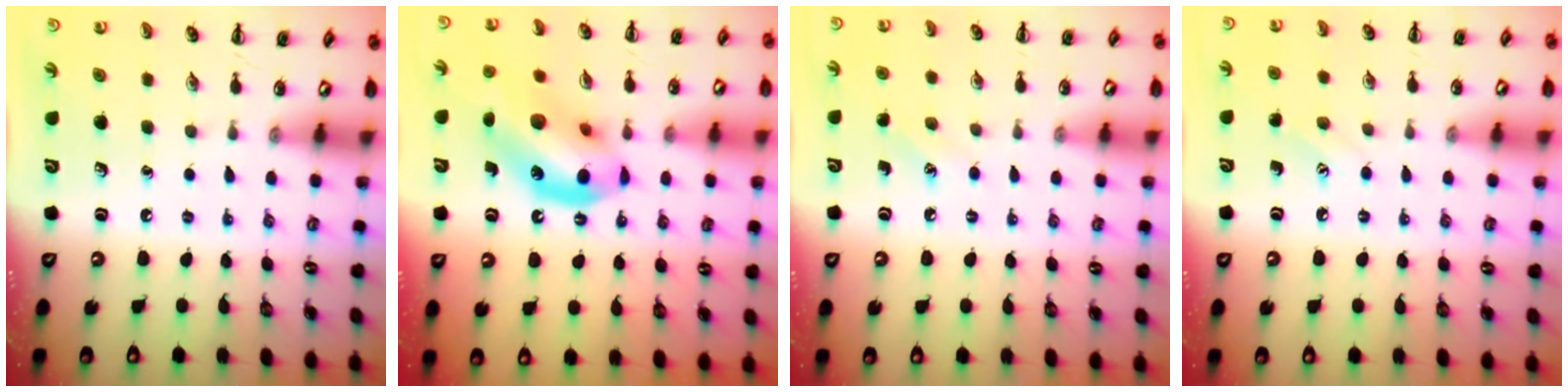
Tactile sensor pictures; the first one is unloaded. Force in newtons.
{"total": 15.5, "press": 15.1, "slide": 3.4}
{"total": 5.8, "press": 5.5, "slide": 1.8}
{"total": 5.9, "press": 5.7, "slide": 1.5}